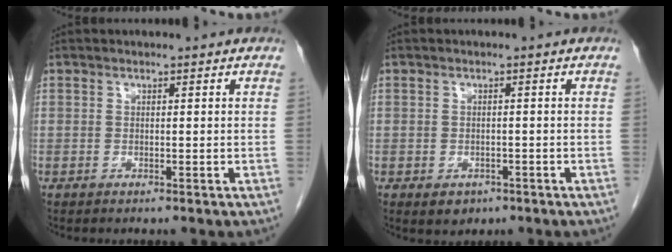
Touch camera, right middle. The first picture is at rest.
{"total": 2.4, "force": [-1.3, 1.7, 1.0], "torque": [-0.011, 0.002, -0.007]}